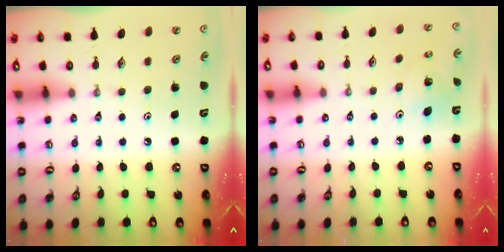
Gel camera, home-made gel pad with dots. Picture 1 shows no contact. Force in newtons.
{"total": 3.2, "press": 3.2, "slide": 0.2}